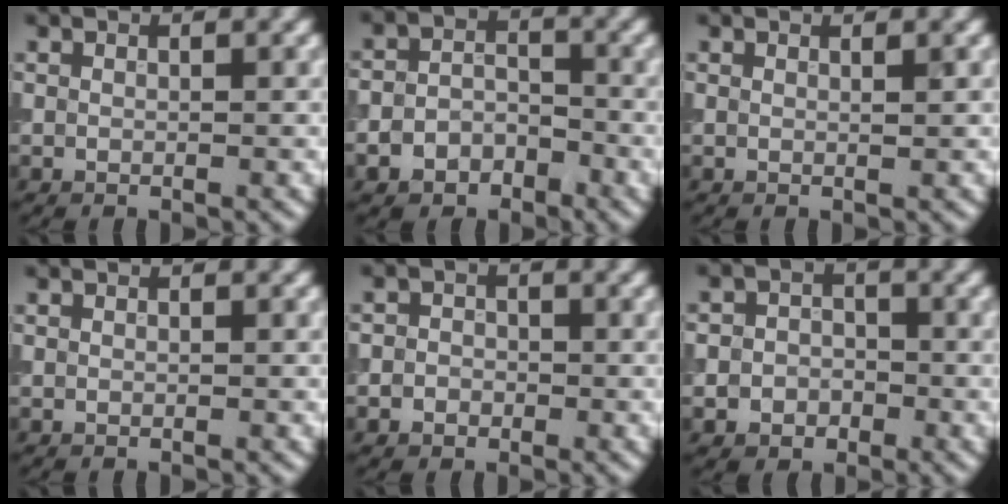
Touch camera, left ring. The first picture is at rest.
{"total": 3.7, "force": [-2.2, 2.7, 1.4], "torque": [-0.019, 0.002, -0.044]}
{"total": 0.7, "force": [0.4, 0.1, 0.6], "torque": [-0.003, 0.000, 0.003]}
{"total": 0.0}
{"total": 2.2, "force": [-0.5, 2.1, 0.6], "torque": [0.014, 0.007, -0.028]}
{"total": 3.4, "force": [-1.0, 3.1, 0.9], "torque": [0.015, 0.003, -0.037]}